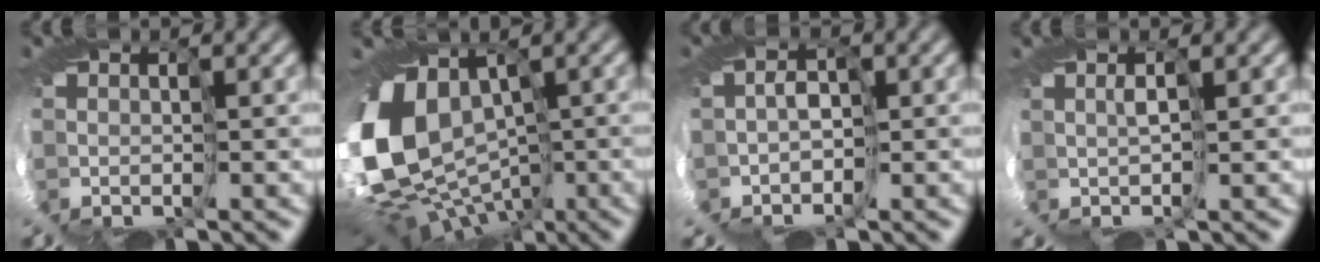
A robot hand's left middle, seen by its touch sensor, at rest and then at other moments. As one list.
[{"total": 10.9, "force": [-1.8, 7.8, 7.3], "torque": [-0.176, -0.031, -0.022]}, {"total": 1.1, "force": [-0.3, 0.8, 0.7], "torque": [0.007, 0.005, -0.025]}, {"total": 2.7, "force": [0.6, -2.5, -1.0], "torque": [0.024, 0.016, -0.004]}]